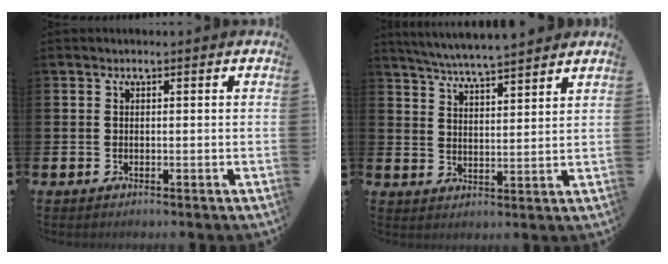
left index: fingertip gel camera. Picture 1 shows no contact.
{"total": 5.5, "force": [5.4, -0.2, 1.0], "torque": [-0.043, -0.033, 0.096]}